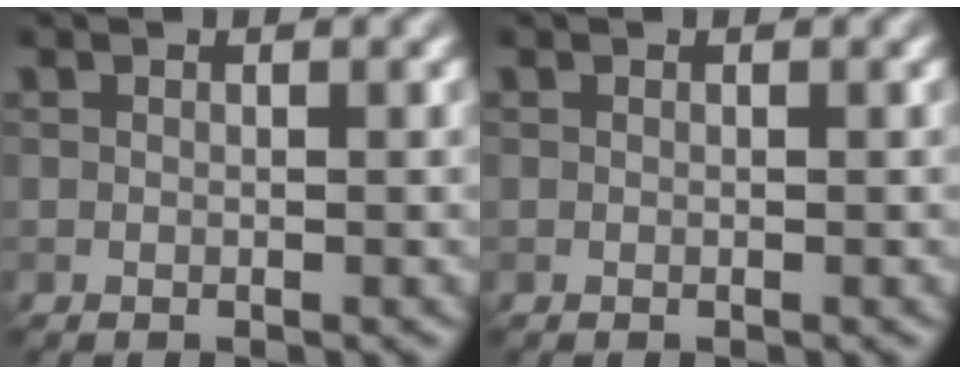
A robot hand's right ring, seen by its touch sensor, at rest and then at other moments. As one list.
[{"total": 0.0}]